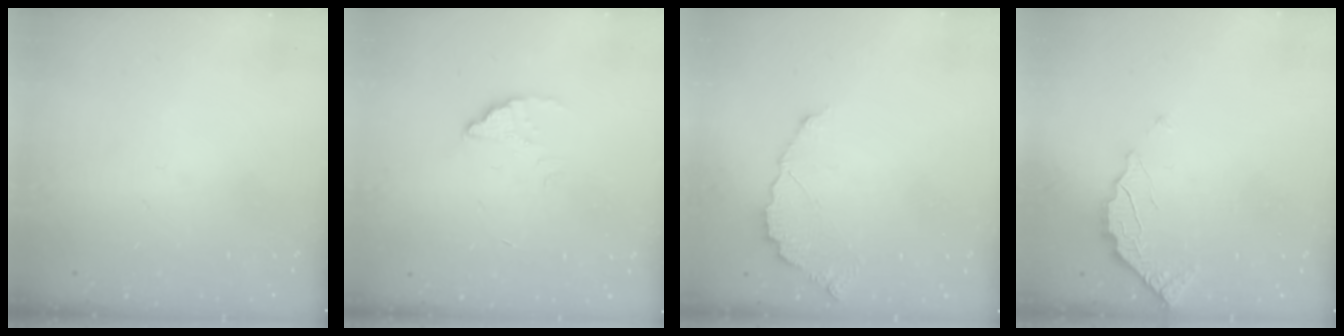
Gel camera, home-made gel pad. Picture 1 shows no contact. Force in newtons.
{"total": 1.8, "press": 1.8, "slide": 0.1}
{"total": 6.6, "press": 6.6, "slide": 0.2}
{"total": 2.4, "press": 2.4, "slide": 0.2}